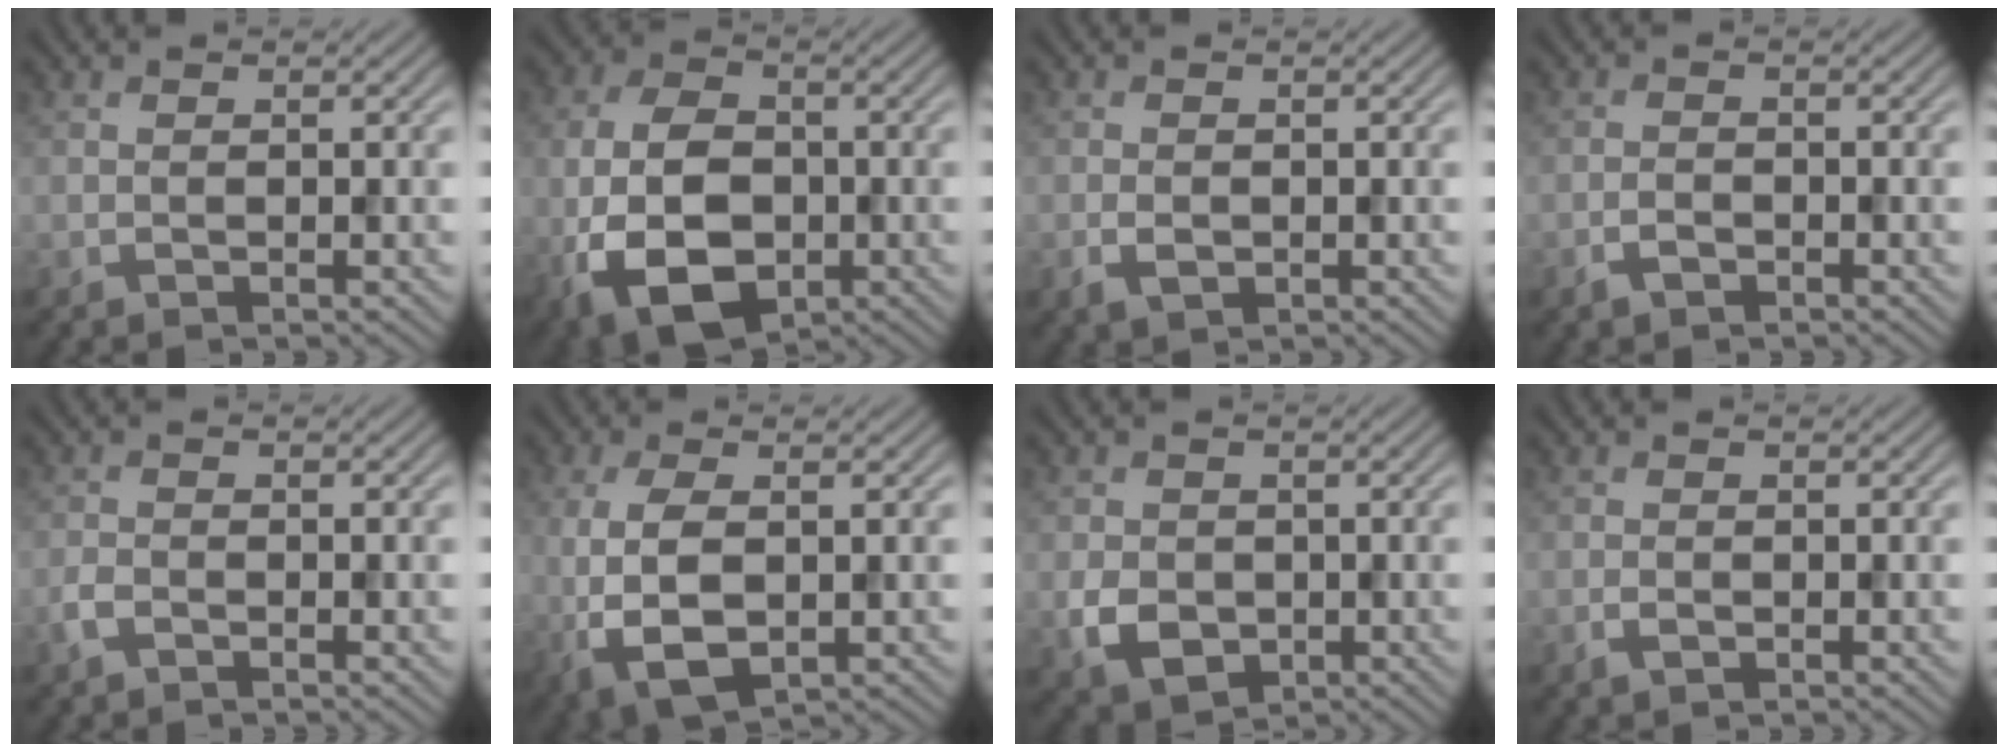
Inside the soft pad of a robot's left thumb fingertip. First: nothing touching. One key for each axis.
{"total": 12.2, "fx": -3.4, "fy": 7.8, "fz": 8.7, "tx": -0.202, "ty": -0.021, "tz": -0.066}
{"total": 2.0, "fx": -0.6, "fy": 1.3, "fz": 1.4, "tx": -0.031, "ty": -0.005, "tz": -0.011}
{"total": 1.8, "fx": -1.2, "fy": 0.9, "fz": 1.0, "tx": -0.018, "ty": 0.000, "tz": -0.026}
{"total": 1.7, "fx": -1.1, "fy": 0.8, "fz": 1.0, "tx": -0.023, "ty": -0.001, "tz": -0.028}
{"total": 7.5, "fx": -1.3, "fy": 3.7, "fz": 6.3, "tx": -0.153, "ty": -0.010, "tz": -0.021}
{"total": 4.5, "fx": -1.0, "fy": 3.6, "fz": 2.4, "tx": -0.058, "ty": -0.011, "tz": -0.020}
{"total": 1.2, "fx": -0.6, "fy": 0.7, "fz": 0.8, "tx": -0.018, "ty": -0.001, "tz": -0.012}